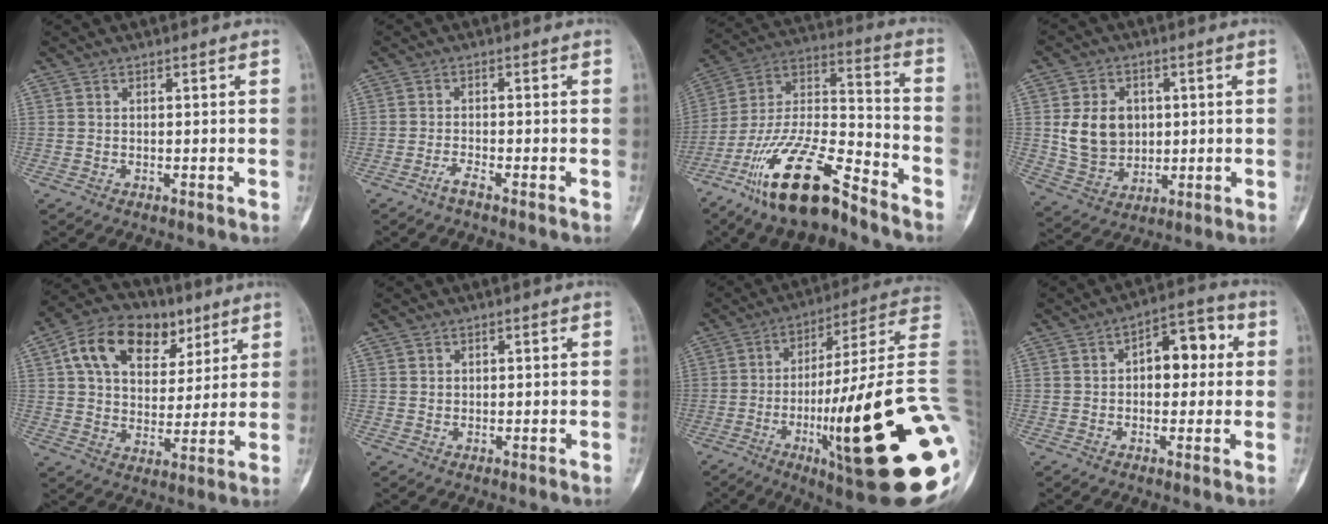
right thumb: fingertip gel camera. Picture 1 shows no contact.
{"total": 1.7, "force": [-1.4, -0.1, 1.0], "torque": [-0.027, 0.003, -0.031]}
{"total": 20.7, "force": [-14.2, 6.3, 13.6], "torque": [-0.270, 0.074, -0.259]}
{"total": 10.5, "force": [1.4, 8.6, 5.9], "torque": [-0.070, -0.009, 0.035]}
{"total": 17.7, "force": [8.1, 11.7, 10.6], "torque": [-0.142, -0.003, 0.134]}
{"total": 1.0, "force": [0.5, 0.9, 0.1], "torque": [0.013, -0.001, 0.005]}
{"total": 33.2, "force": [-6.8, 5.3, 32.1], "torque": [-0.404, 0.001, -0.107]}
{"total": 8.7, "force": [1.2, 5.2, 6.9], "torque": [-0.064, 0.025, 0.011]}